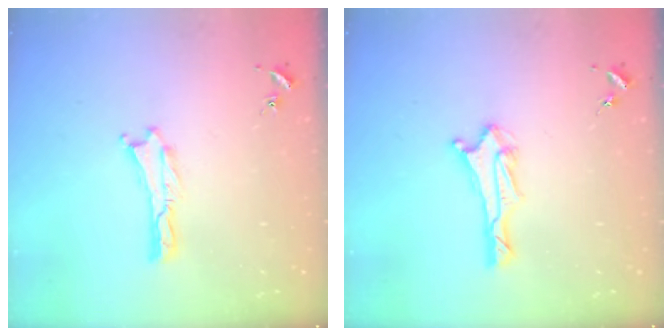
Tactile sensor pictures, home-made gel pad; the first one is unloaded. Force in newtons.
{"total": 2.9, "press": 2.8, "slide": 0.7}